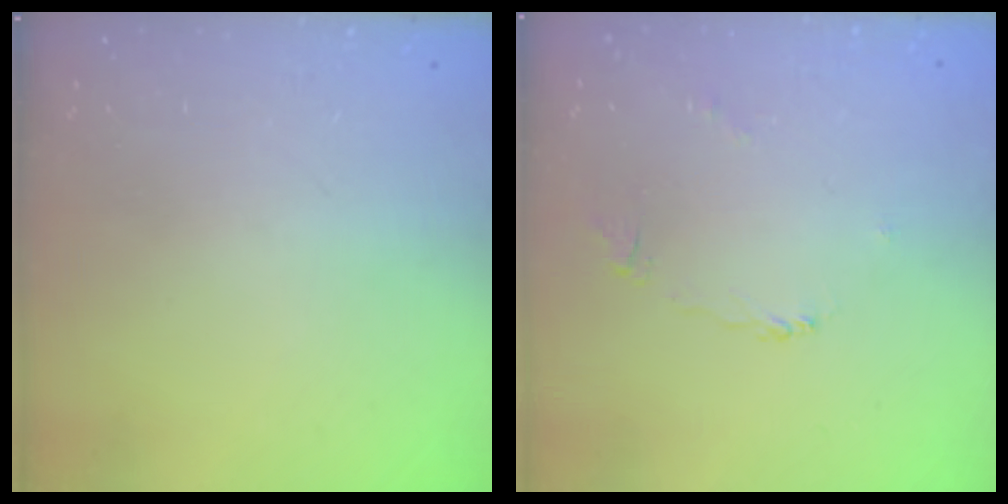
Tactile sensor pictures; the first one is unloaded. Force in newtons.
{"total": 2.4, "press": 2.3, "slide": 0.7}